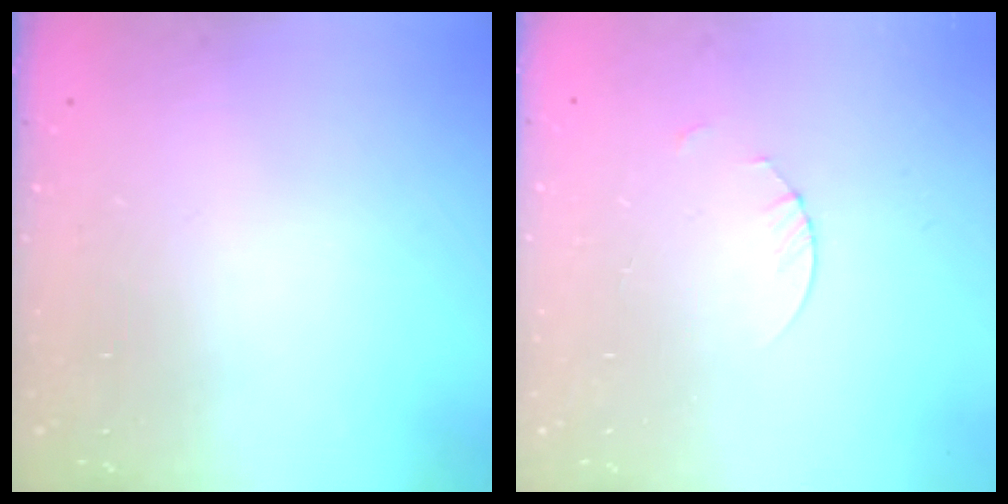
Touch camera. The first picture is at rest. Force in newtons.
{"total": 1.9, "press": 1.9, "slide": 0.2}